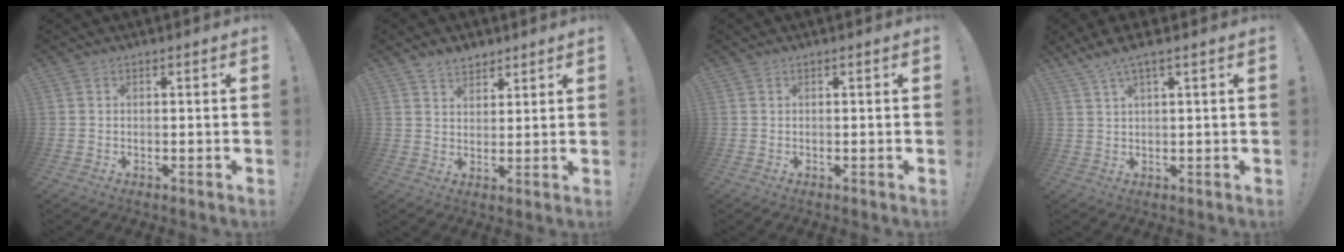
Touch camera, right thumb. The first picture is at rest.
{"total": 5.0, "force": [4.2, 2.6, 1.0], "torque": [-0.017, -0.023, 0.078]}
{"total": 0.0}
{"total": 4.5, "force": [3.0, 0.1, 3.3], "torque": [-0.072, -0.008, 0.054]}